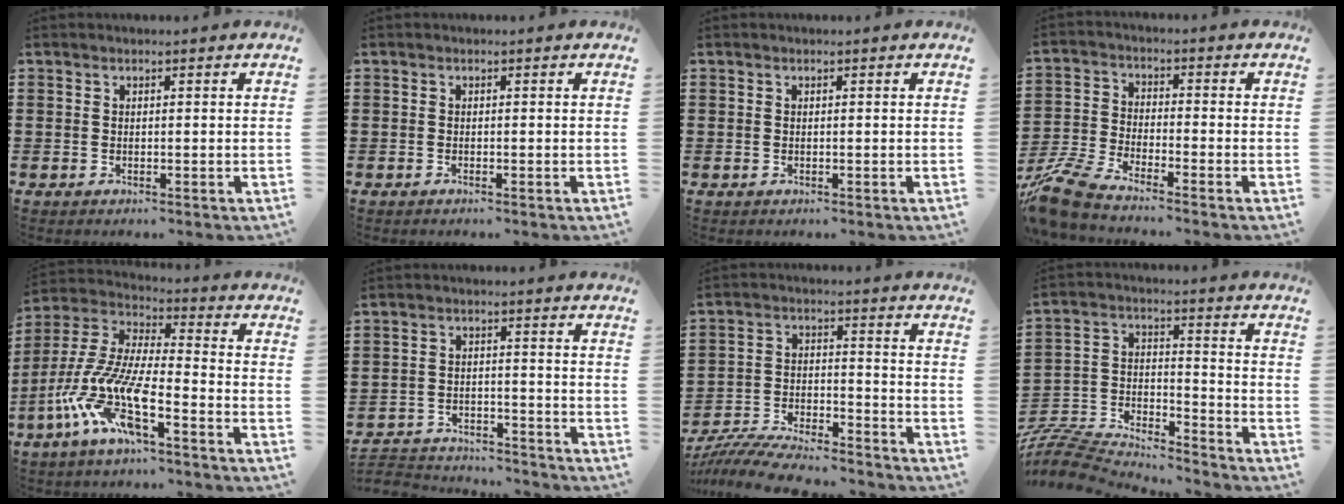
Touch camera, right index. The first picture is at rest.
{"total": 0.0}
{"total": 0.0}
{"total": 7.0, "force": [-6.5, 0.2, 2.6], "torque": [-0.081, -0.010, -0.135]}
{"total": 11.5, "force": [-8.1, 1.9, 7.9], "torque": [-0.204, -0.021, -0.172]}
{"total": 3.7, "force": [-3.6, 0.6, 0.3], "torque": [-0.020, -0.001, -0.078]}
{"total": 7.8, "force": [-7.5, 0.4, 1.9], "torque": [-0.042, 0.006, -0.147]}
{"total": 7.6, "force": [-7.4, 1.1, 1.2], "torque": [-0.037, -0.003, -0.151]}